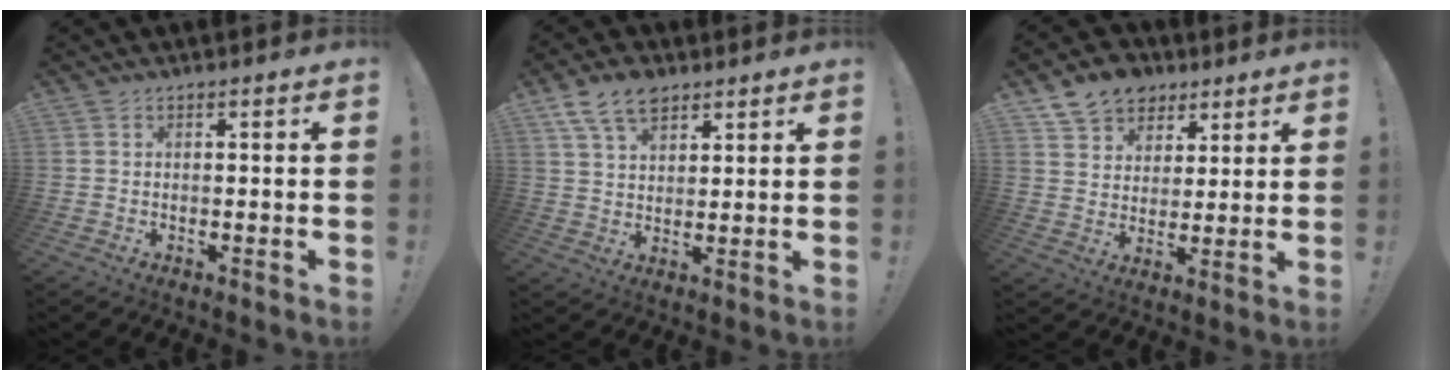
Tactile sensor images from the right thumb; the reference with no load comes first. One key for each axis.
{"total": 9.8, "fx": 6.4, "fy": 5.6, "fz": 5.0, "tx": -0.083, "ty": -0.024, "tz": 0.122}
{"total": 11.3, "fx": 7.3, "fy": 8.1, "fz": 3.1, "tx": -0.044, "ty": -0.049, "tz": 0.141}